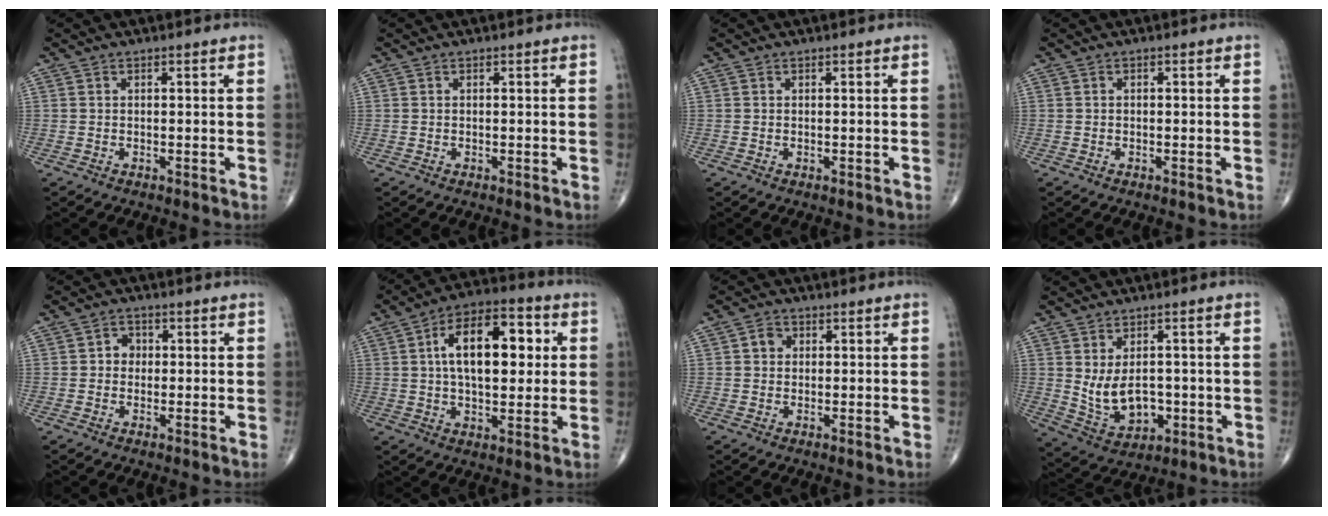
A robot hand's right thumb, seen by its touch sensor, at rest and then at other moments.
{"total": 0.0}
{"total": 0.0}
{"total": 0.0}
{"total": 2.8, "force": [0.1, 2.5, 1.2], "torque": [0.001, 0.008, -0.006]}
{"total": 16.5, "force": [3.0, 8.6, 13.7], "torque": [-0.195, 0.017, 0.043]}
{"total": 2.6, "force": [0.5, 2.3, 1.1], "torque": [-0.005, 0.003, 0.004]}
{"total": 8.9, "force": [-0.1, 5.9, 6.6], "torque": [-0.093, -0.011, 0.017]}